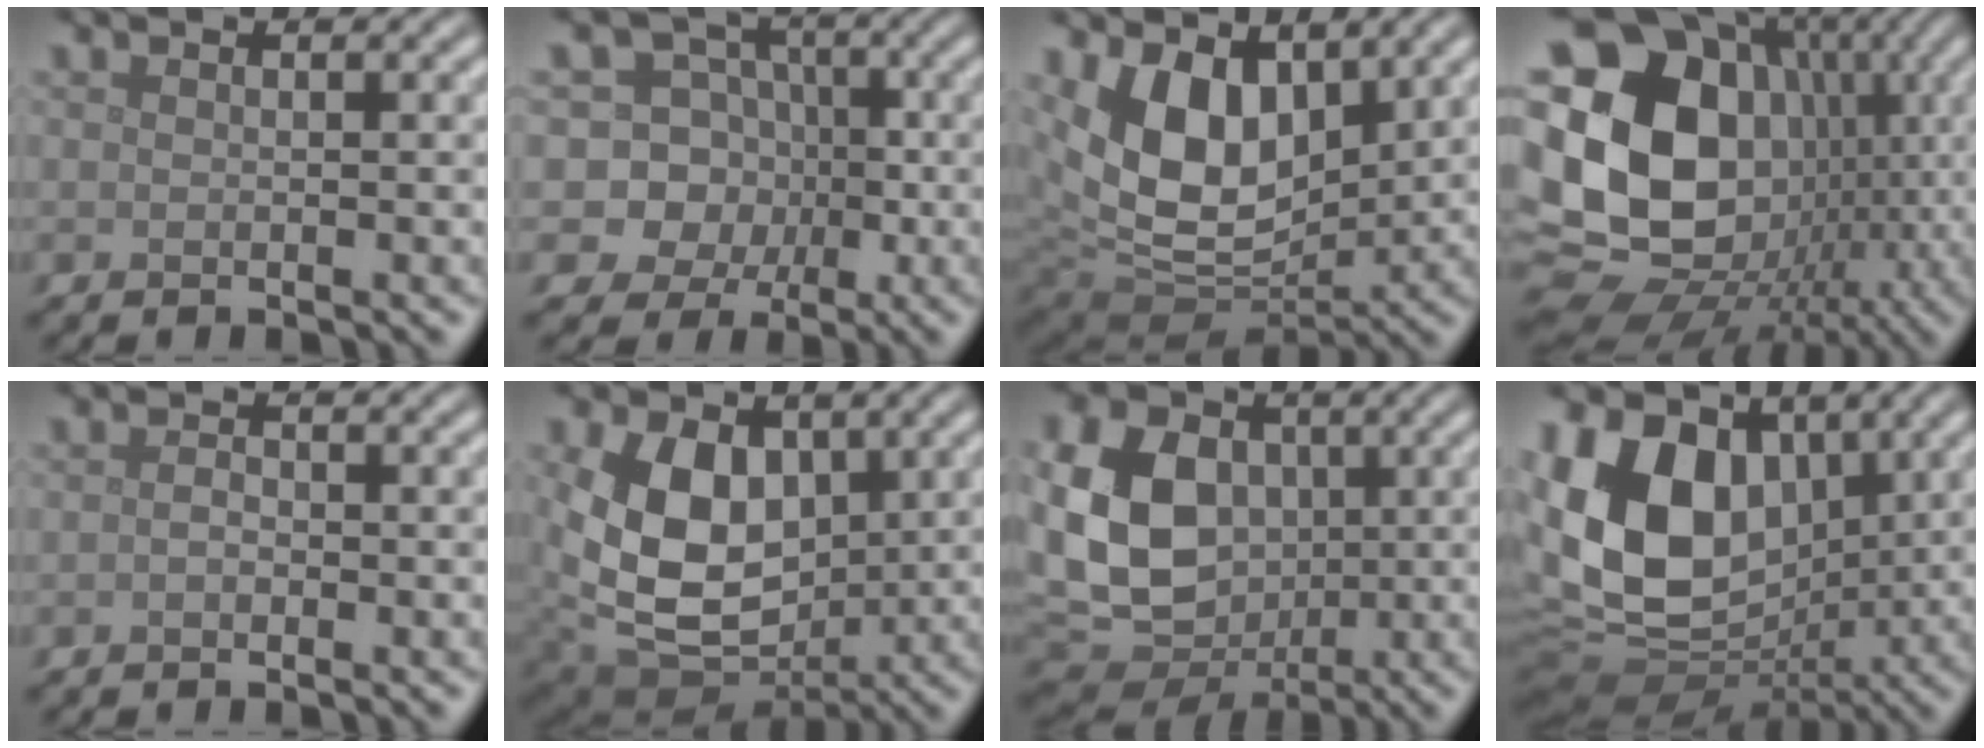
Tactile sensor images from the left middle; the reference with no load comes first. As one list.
[{"total": 8.5, "force": [-0.1, 8.1, 2.4], "torque": [-0.050, 0.041, -0.041]}, {"total": 9.7, "force": [2.8, 6.3, 6.7], "torque": [-0.127, -0.022, 0.048]}, {"total": 22.5, "force": [0.8, 19.3, 11.6], "torque": [-0.230, 0.014, -0.018]}, {"total": 1.0, "force": [-0.2, 0.7, 0.6], "torque": [-0.014, -0.001, -0.007]}, {"total": 10.5, "force": [1.2, 7.5, 7.3], "torque": [-0.155, -0.020, 0.022]}, {"total": 13.0, "force": [0.6, 10.2, 8.0], "torque": [-0.182, -0.006, 0.013]}, {"total": 13.7, "force": [2.0, 10.0, 9.2], "torque": [-0.192, 0.008, 0.026]}]